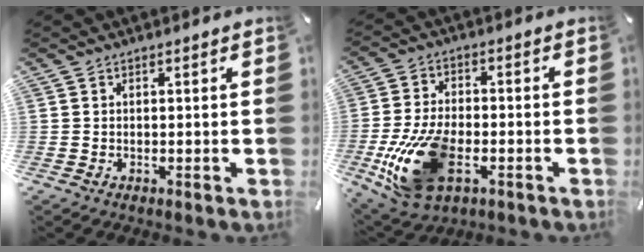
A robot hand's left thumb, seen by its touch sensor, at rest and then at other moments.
{"total": 16.6, "force": [-4.9, 9.9, 12.5], "torque": [-0.270, 0.001, -0.082]}